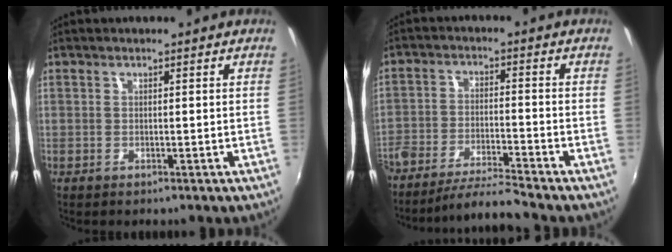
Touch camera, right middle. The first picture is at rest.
{"total": 8.2, "force": [-7.6, -0.6, 3.0], "torque": [-0.078, -0.005, -0.144]}